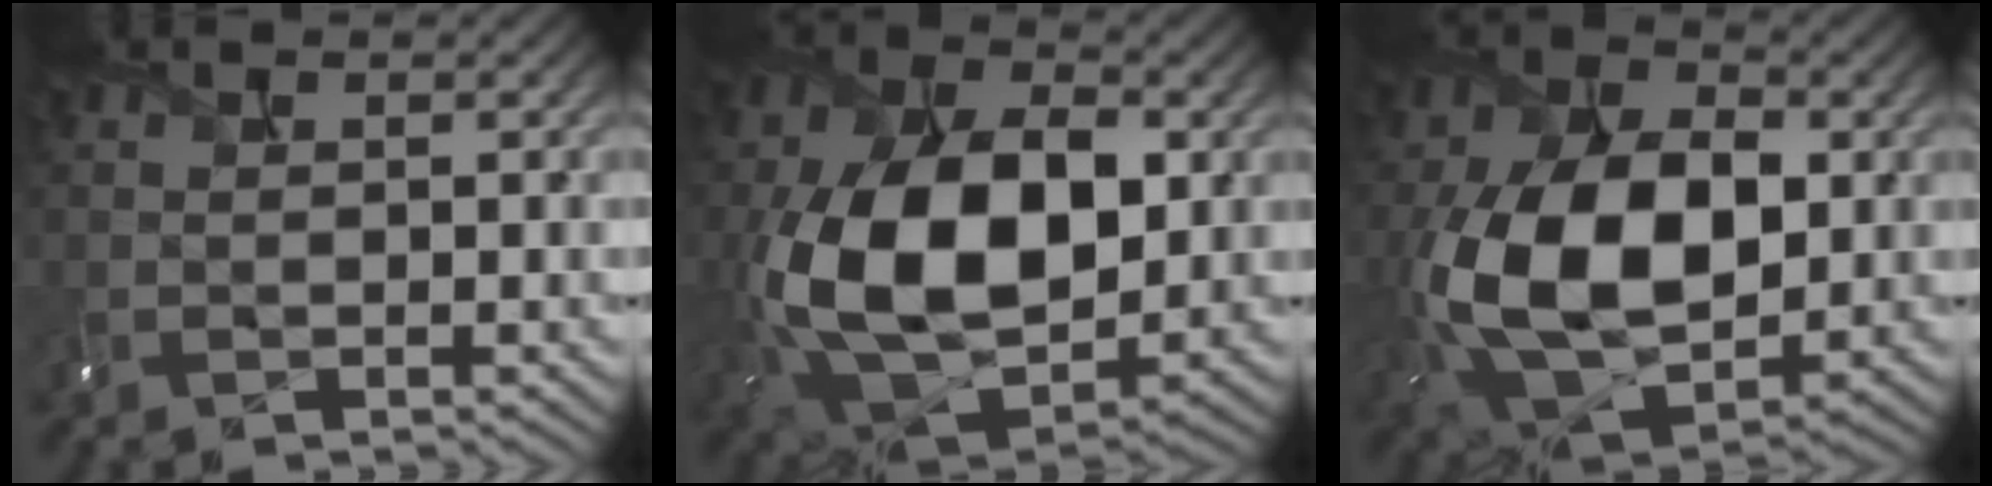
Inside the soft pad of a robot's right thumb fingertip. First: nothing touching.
{"total": 16.1, "force": [-0.6, 10.2, 12.4], "torque": [-0.253, -0.005, 0.001]}
{"total": 14.3, "force": [-1.1, 9.0, 11.0], "torque": [-0.234, -0.005, -0.010]}